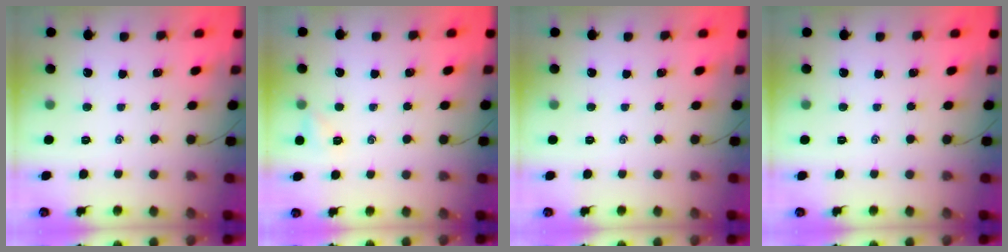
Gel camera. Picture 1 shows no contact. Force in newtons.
{"total": 4.1, "press": 3.9, "slide": 1.2}
{"total": 0.0}
{"total": 0.0}